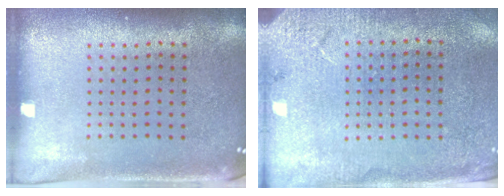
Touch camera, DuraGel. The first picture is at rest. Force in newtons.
{"total": 2.6, "press": 2.5, "slide": 0.7}